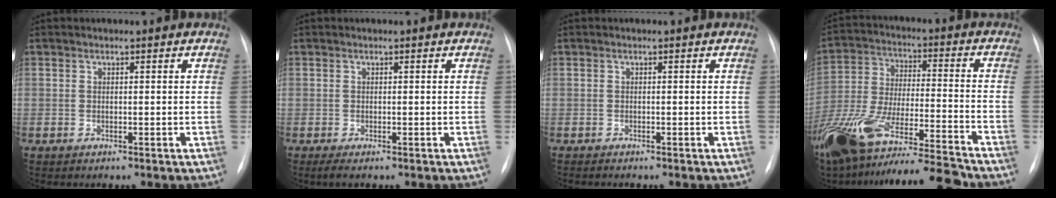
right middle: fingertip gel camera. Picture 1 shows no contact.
{"total": 1.1, "force": [-0.7, 0.1, 0.8], "torque": [-0.017, -0.004, -0.011]}
{"total": 0.7, "force": [-0.7, 0.1, 0.3], "torque": [-0.009, -0.003, -0.010]}
{"total": 23.5, "force": [-19.4, 1.7, 13.1], "torque": [-0.253, -0.031, -0.336]}